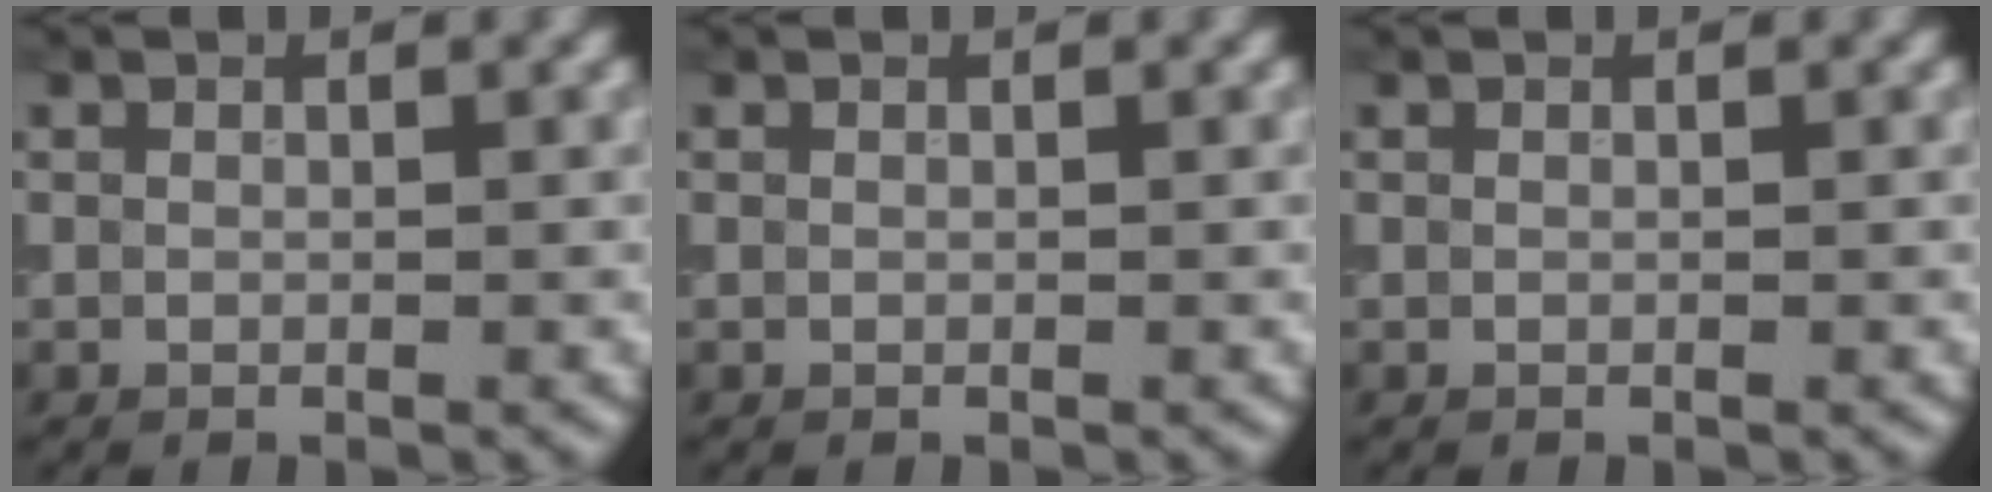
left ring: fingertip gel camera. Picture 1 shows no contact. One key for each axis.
{"total": 0.0}
{"total": 0.0}